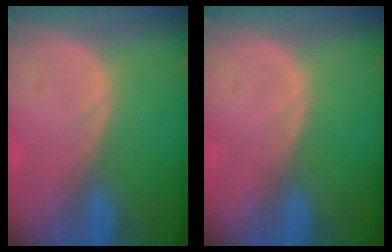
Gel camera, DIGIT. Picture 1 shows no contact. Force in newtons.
{"total": 0.0}